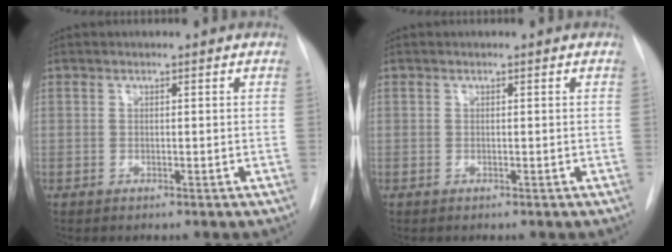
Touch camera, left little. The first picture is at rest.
{"total": 0.0}